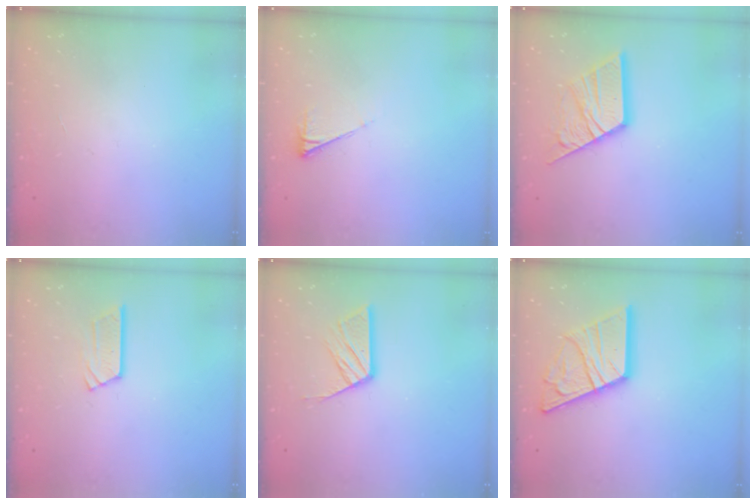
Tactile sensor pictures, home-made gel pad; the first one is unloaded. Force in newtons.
{"total": 3.8, "press": 3.8, "slide": 0.7}
{"total": 15.5, "press": 15.4, "slide": 1.4}
{"total": 5.7, "press": 5.7, "slide": 0.4}
{"total": 9.1, "press": 9.1, "slide": 0.4}
{"total": 19.1, "press": 18.9, "slide": 2.2}